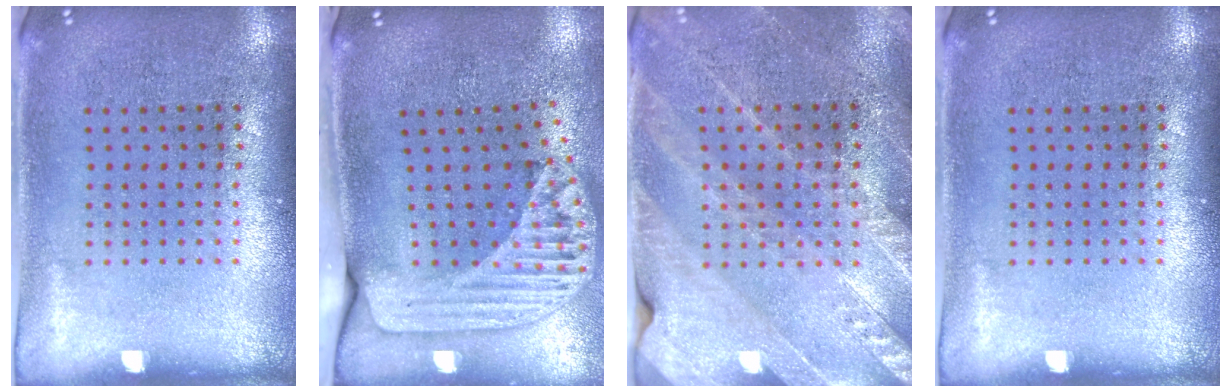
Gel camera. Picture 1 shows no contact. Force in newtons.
{"total": 2.4, "press": 1.7, "slide": 1.6}
{"total": 2.6, "press": 2.5, "slide": 0.6}
{"total": 0.0}